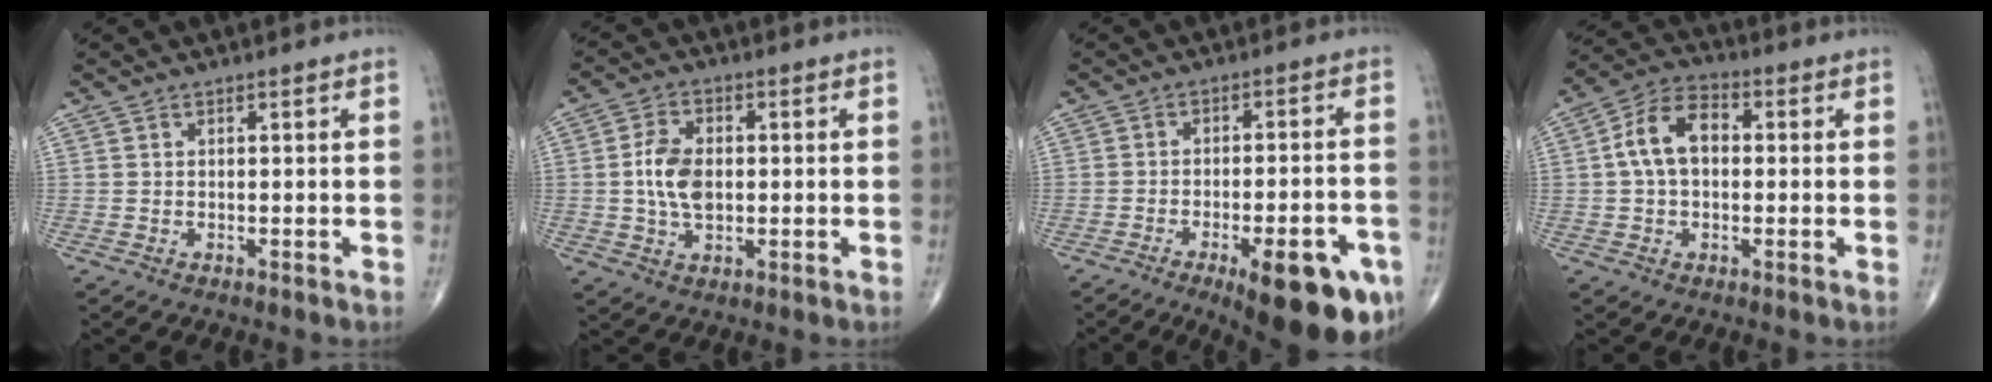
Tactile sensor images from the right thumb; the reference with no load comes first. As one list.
[{"total": 7.6, "force": [0.0, 4.8, 5.9], "torque": [-0.107, 0.004, 0.000]}, {"total": 18.5, "force": [-9.2, 6.0, 14.9], "torque": [-0.142, 0.033, -0.117]}, {"total": 9.4, "force": [0.7, 6.1, 7.1], "torque": [-0.127, 0.029, 0.005]}]